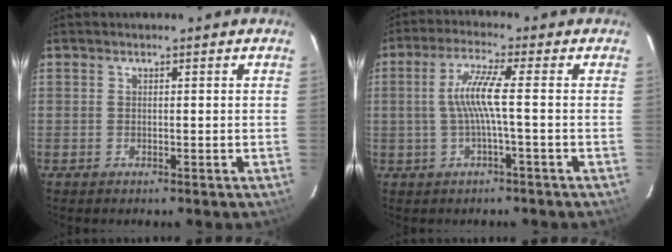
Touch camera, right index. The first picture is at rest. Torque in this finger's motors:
{"motor_torque": [0.19, -0.06, 0.28, 0.14]}